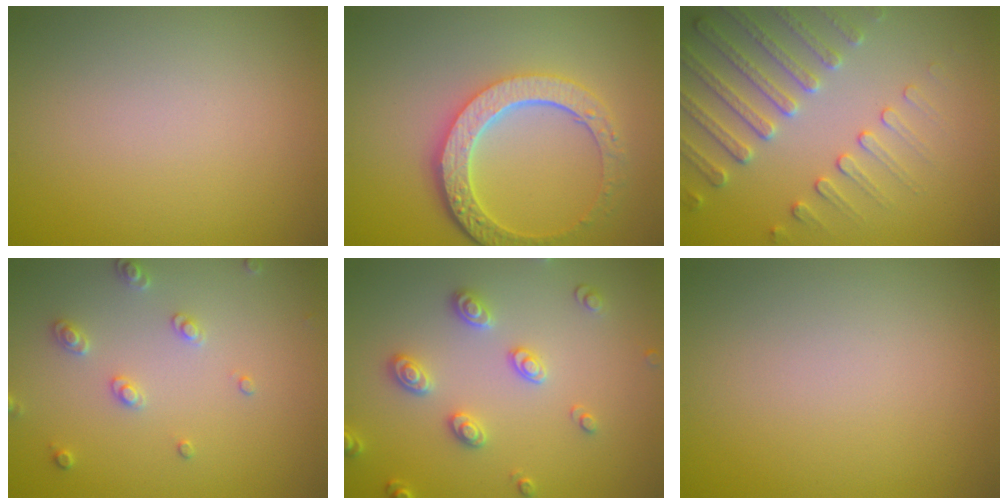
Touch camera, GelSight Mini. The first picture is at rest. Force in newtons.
{"total": 5.8, "press": 4.3, "slide": 3.8}
{"total": 4.0, "press": 4.0, "slide": 0.5}
{"total": 2.2, "press": 2.1, "slide": 0.6}
{"total": 2.8, "press": 2.7, "slide": 0.8}
{"total": 0.0}